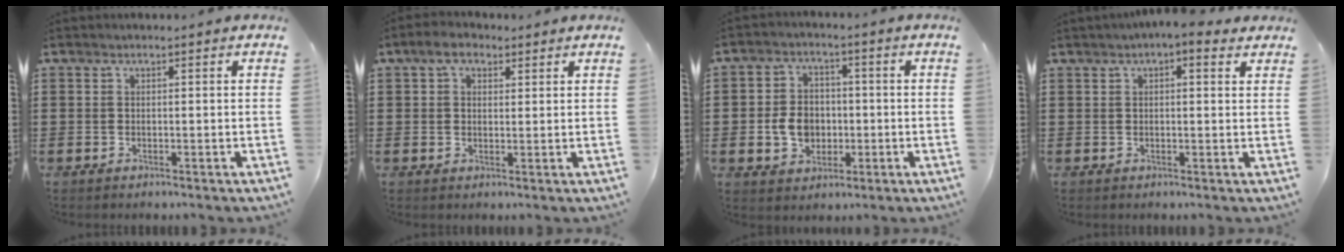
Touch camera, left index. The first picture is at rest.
{"total": 4.0, "force": [2.4, 2.3, 2.2], "torque": [-0.044, 0.008, 0.040]}
{"total": 6.2, "force": [-0.9, 5.2, 3.4], "torque": [-0.074, 0.007, -0.020]}
{"total": 2.4, "force": [1.5, 0.6, 1.8], "torque": [-0.038, 0.005, 0.025]}